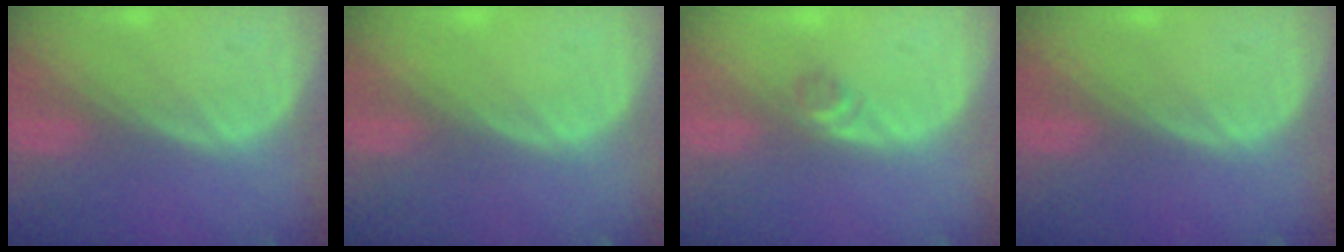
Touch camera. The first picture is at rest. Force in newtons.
{"total": 0.6, "press": 0.0, "slide": 0.6}
{"total": 1.6, "press": 1.4, "slide": 0.8}
{"total": 0.0}